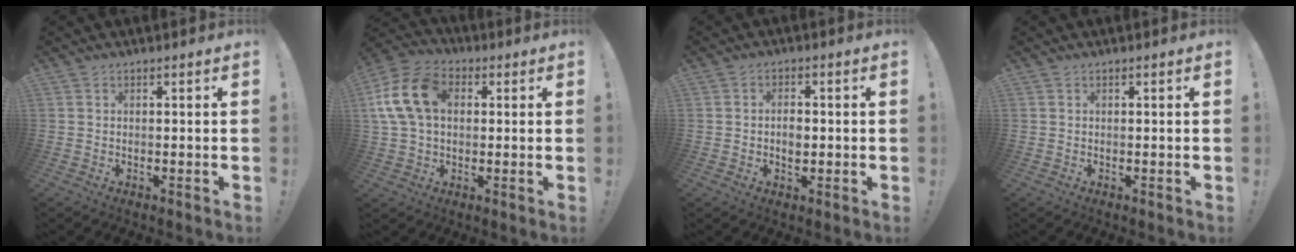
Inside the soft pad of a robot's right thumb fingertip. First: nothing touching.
{"total": 15.8, "force": [3.2, 11.2, 10.7], "torque": [-0.210, 0.011, 0.066]}
{"total": 3.4, "force": [-0.6, 2.2, 2.5], "torque": [-0.023, -0.001, -0.013]}
{"total": 0.0}